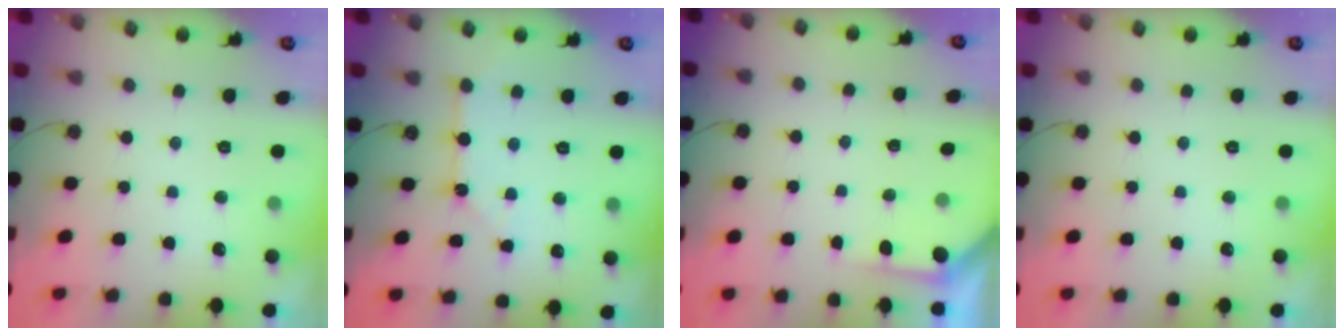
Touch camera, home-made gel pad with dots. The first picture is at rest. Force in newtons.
{"total": 3.7, "press": 3.7, "slide": 0.4}
{"total": 1.7, "press": 1.7, "slide": 0.2}
{"total": 0.0}